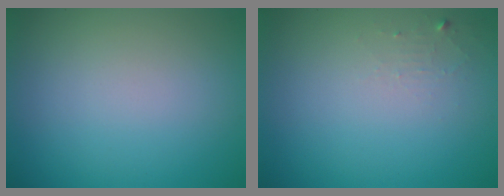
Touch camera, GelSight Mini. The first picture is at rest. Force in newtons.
{"total": 1.0, "press": 1.0, "slide": 0.1}